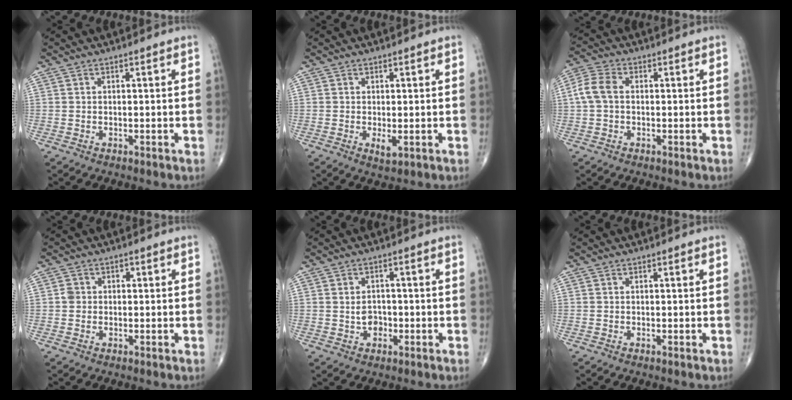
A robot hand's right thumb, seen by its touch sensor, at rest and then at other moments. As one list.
[{"total": 1.9, "force": [-0.3, 0.7, 1.7], "torque": [-0.028, -0.006, -0.002]}, {"total": 5.3, "force": [0.1, 3.6, 4.0], "torque": [-0.091, 0.016, -0.005]}, {"total": 1.9, "force": [0.0, 1.8, 0.6], "torque": [0.003, 0.005, -0.003]}, {"total": 3.2, "force": [-0.5, 2.6, 1.9], "torque": [-0.015, 0.005, -0.007]}, {"total": 0.0}]